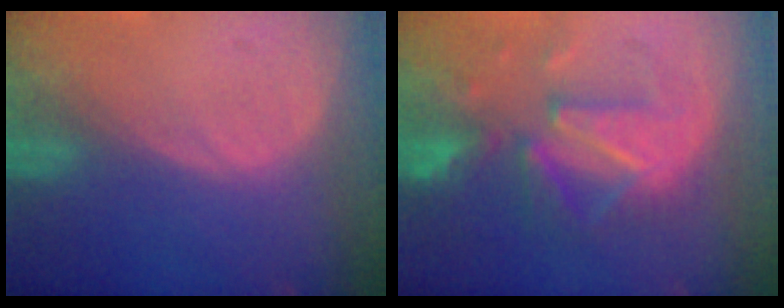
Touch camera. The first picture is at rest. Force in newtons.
{"total": 9.8, "press": 8.9, "slide": 4.2}